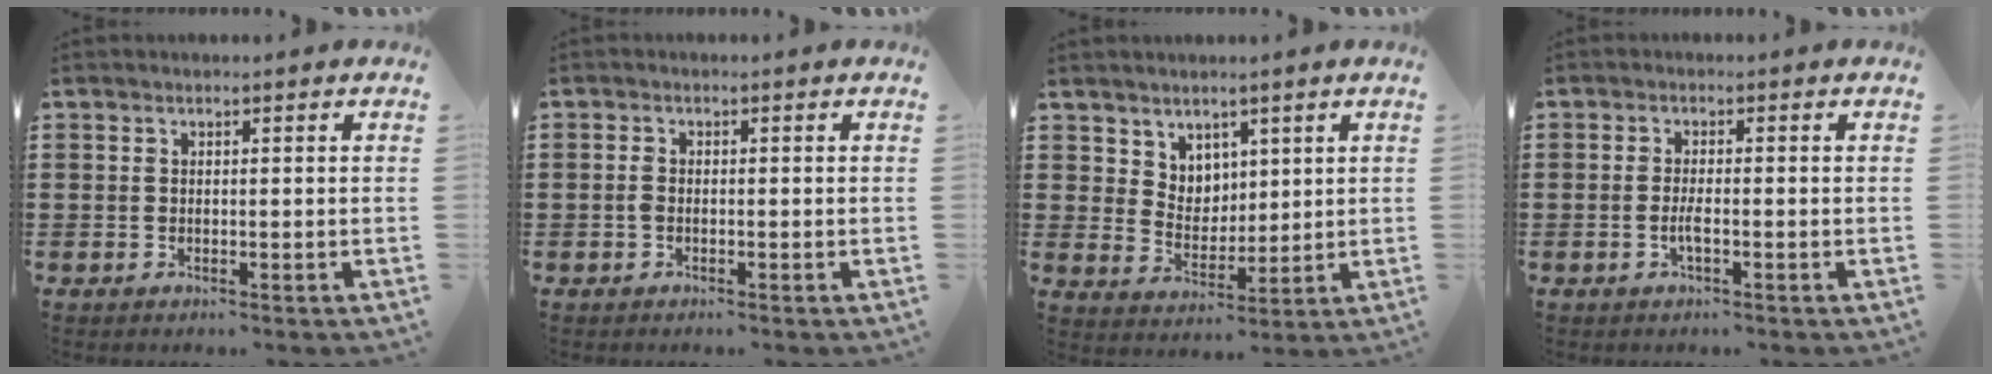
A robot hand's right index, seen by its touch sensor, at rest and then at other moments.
{"total": 1.2, "force": [-0.4, 0.6, 0.9], "torque": [-0.027, -0.004, -0.009]}
{"total": 5.0, "force": [3.4, 3.5, 0.2], "torque": [-0.026, 0.000, 0.065]}
{"total": 2.2, "force": [-0.8, 0.3, 2.0], "torque": [-0.044, -0.004, -0.016]}